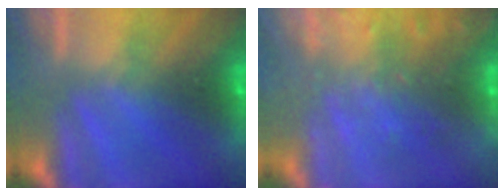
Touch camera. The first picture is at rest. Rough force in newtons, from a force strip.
{"total": 6.5}